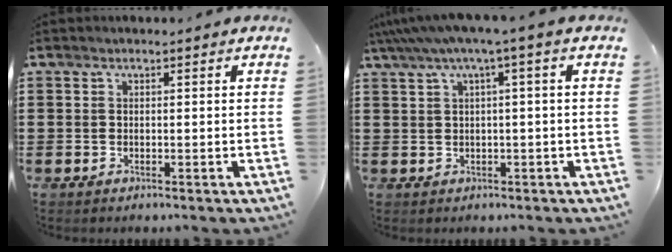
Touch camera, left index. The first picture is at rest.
{"total": 3.3, "force": [0.5, -0.1, 3.3], "torque": [-0.062, -0.002, 0.005]}